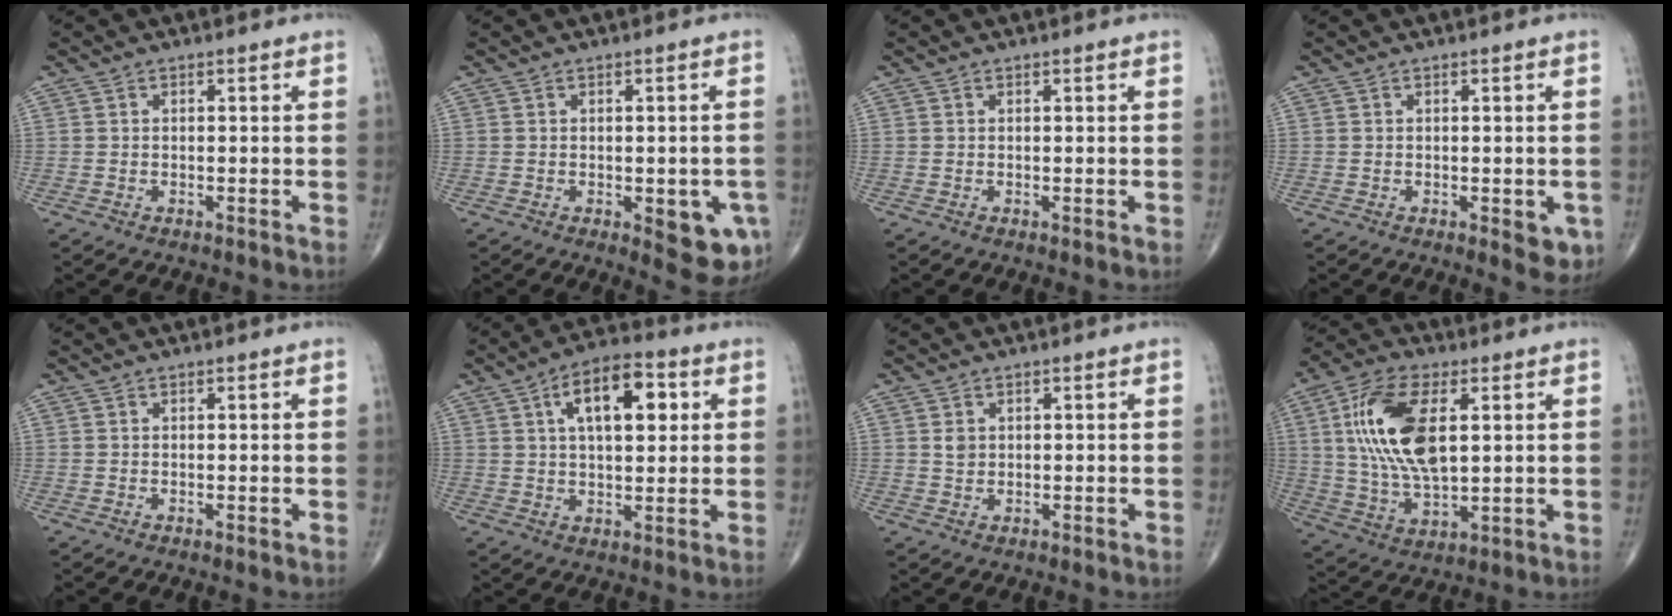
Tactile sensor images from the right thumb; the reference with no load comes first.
{"total": 8.4, "force": [-2.5, 3.3, 7.2], "torque": [-0.064, -0.004, -0.023]}
{"total": 0.0}
{"total": 4.2, "force": [-1.3, 1.8, 3.5], "torque": [-0.026, -0.005, -0.013]}
{"total": 0.0}
{"total": 12.6, "force": [3.8, 6.1, 10.3], "torque": [-0.142, 0.007, 0.055]}
{"total": 1.8, "force": [0.4, 1.4, 0.9], "torque": [-0.012, -0.002, 0.010]}
{"total": 17.1, "force": [3.7, 8.3, 14.4], "torque": [-0.278, -0.006, 0.071]}